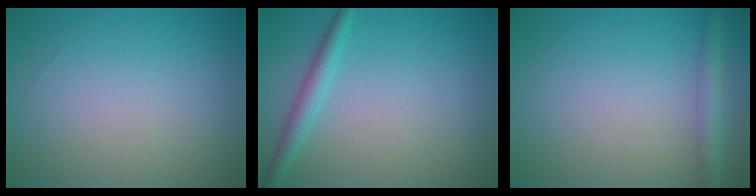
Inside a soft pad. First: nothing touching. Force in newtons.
{"total": 2.0, "press": 2.0, "slide": 0.0}
{"total": 2.3, "press": 2.3, "slide": 0.0}